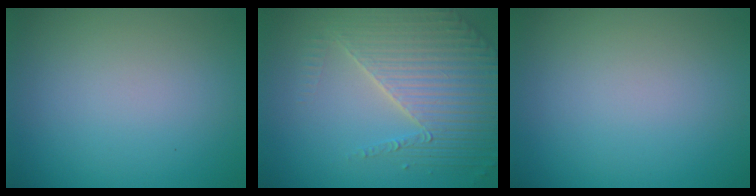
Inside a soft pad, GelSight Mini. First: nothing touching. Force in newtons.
{"total": 5.2, "press": 4.5, "slide": 2.7}
{"total": 0.0}